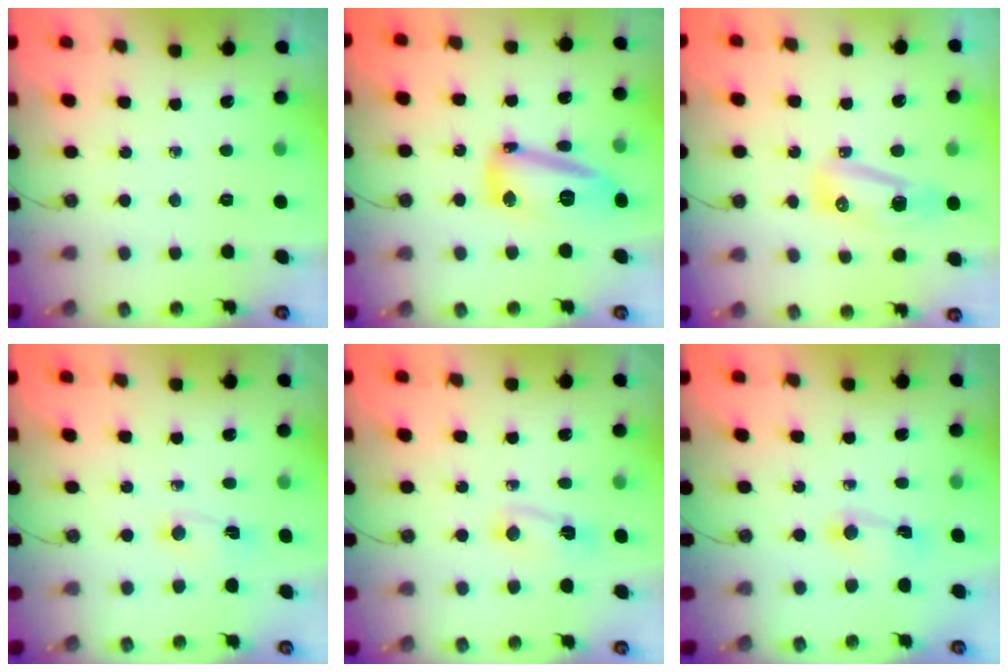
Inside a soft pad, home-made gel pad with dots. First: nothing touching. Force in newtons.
{"total": 14.6, "press": 14.5, "slide": 2.0}
{"total": 8.4, "press": 8.3, "slide": 1.5}
{"total": 1.0, "press": 1.0, "slide": 0.4}
{"total": 2.6, "press": 2.6, "slide": 0.6}
{"total": 2.0, "press": 2.0, "slide": 0.4}